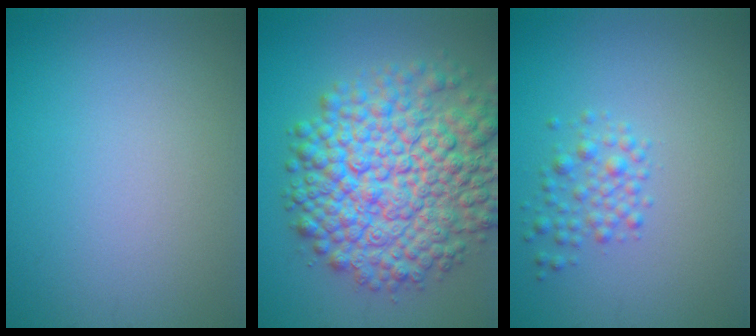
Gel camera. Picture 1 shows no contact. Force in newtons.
{"total": 12.0, "press": 12.0, "slide": 0.3}
{"total": 2.0, "press": 2.0, "slide": 0.0}